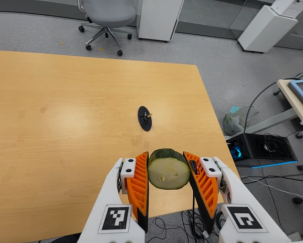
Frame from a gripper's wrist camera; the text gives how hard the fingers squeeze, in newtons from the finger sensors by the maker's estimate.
{"total": 11.0, "left": 9.9, "right": 12.1}